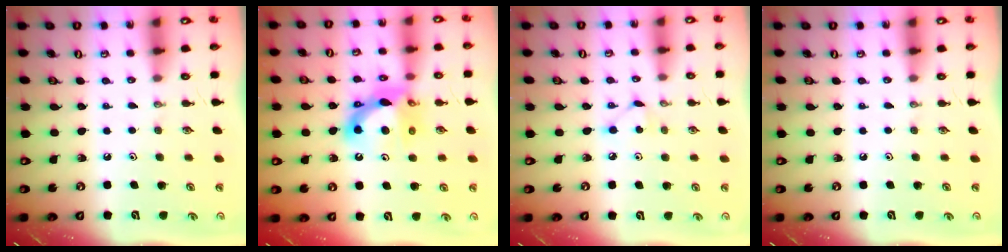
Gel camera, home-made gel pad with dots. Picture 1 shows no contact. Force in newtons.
{"total": 10.8, "press": 10.6, "slide": 2.4}
{"total": 3.7, "press": 3.7, "slide": 0.3}
{"total": 0.0}